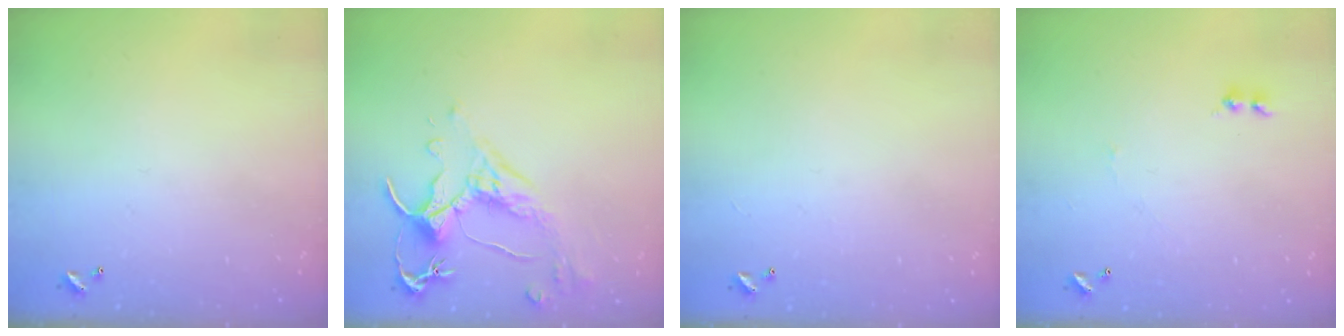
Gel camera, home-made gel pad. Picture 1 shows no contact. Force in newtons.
{"total": 2.5, "press": 2.2, "slide": 1.3}
{"total": 1.0, "press": 0.9, "slide": 0.5}
{"total": 1.5, "press": 1.4, "slide": 0.6}